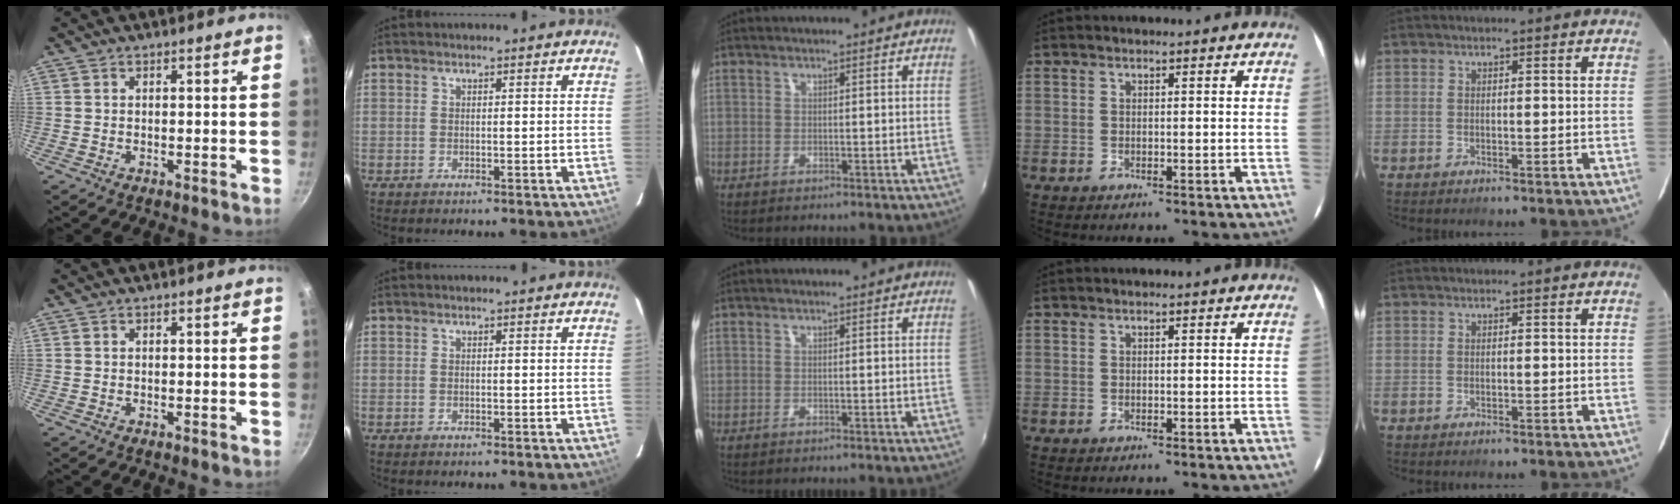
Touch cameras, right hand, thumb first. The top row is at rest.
{}